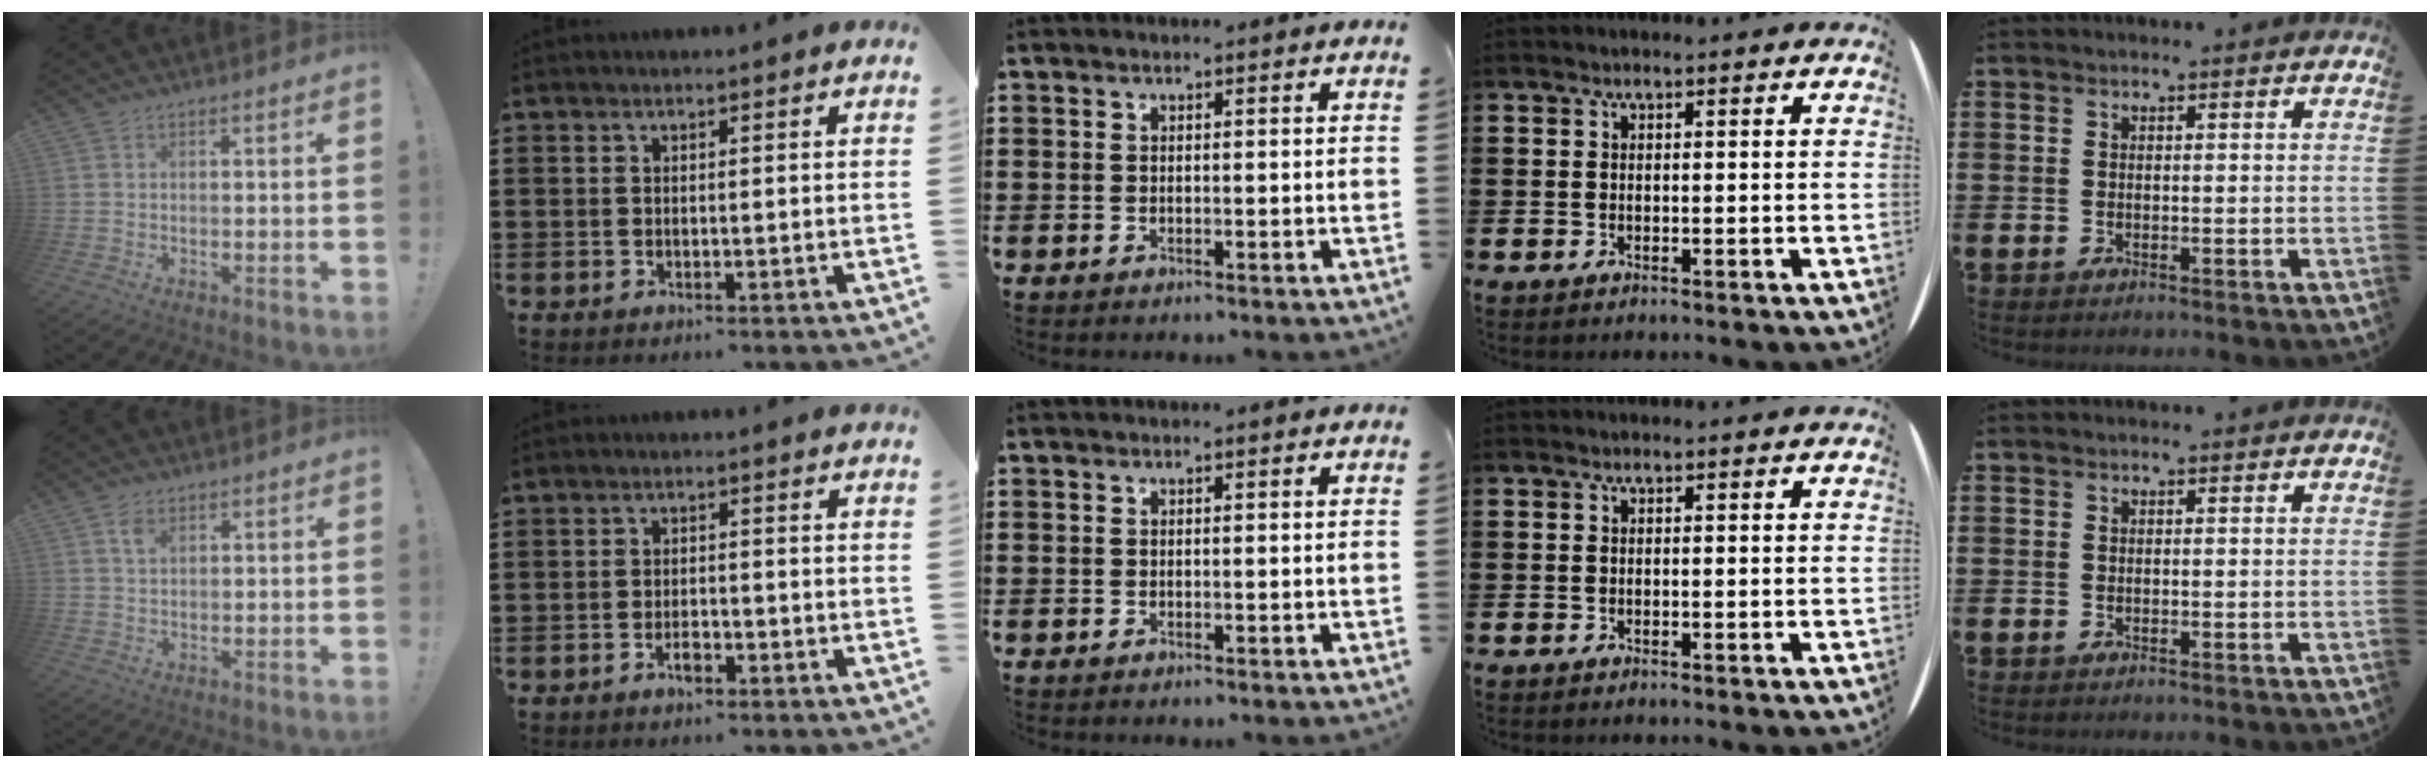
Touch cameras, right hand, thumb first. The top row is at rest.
{"thumb": {"total": 3.3, "force": [1.8, 1.9, 2.1], "torque": [-0.033, -0.002, 0.031]}, "index": {"total": 2.4, "force": [-1.4, 1.0, 1.7], "torque": [-0.031, 0.002, -0.025]}}